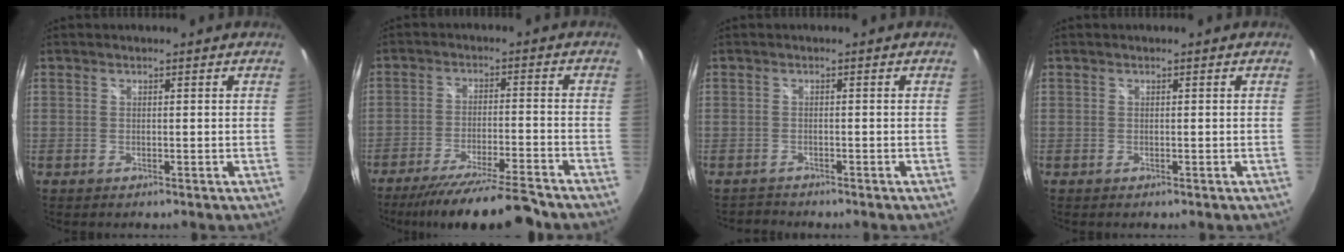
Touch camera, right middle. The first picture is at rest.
{"total": 14.7, "force": [-12.9, 0.2, 7.1], "torque": [-0.138, -0.021, -0.200]}
{"total": 1.6, "force": [-1.5, 0.3, -0.3], "torque": [-0.001, 0.000, -0.028]}
{"total": 0.0}